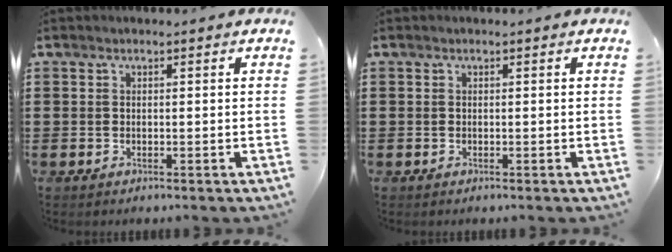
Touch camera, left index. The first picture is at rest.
{"total": 0.0}